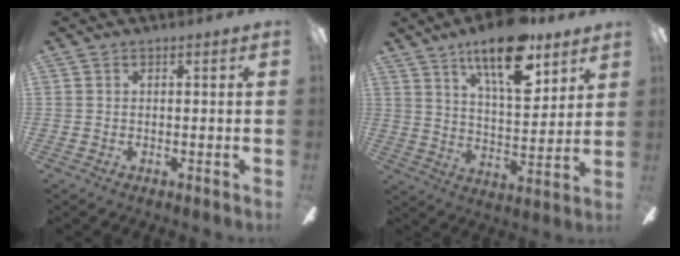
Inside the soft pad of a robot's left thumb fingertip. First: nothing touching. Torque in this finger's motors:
{"motor_torque": [0.61, 0.28, 1.58, -1.19, 0.22]}